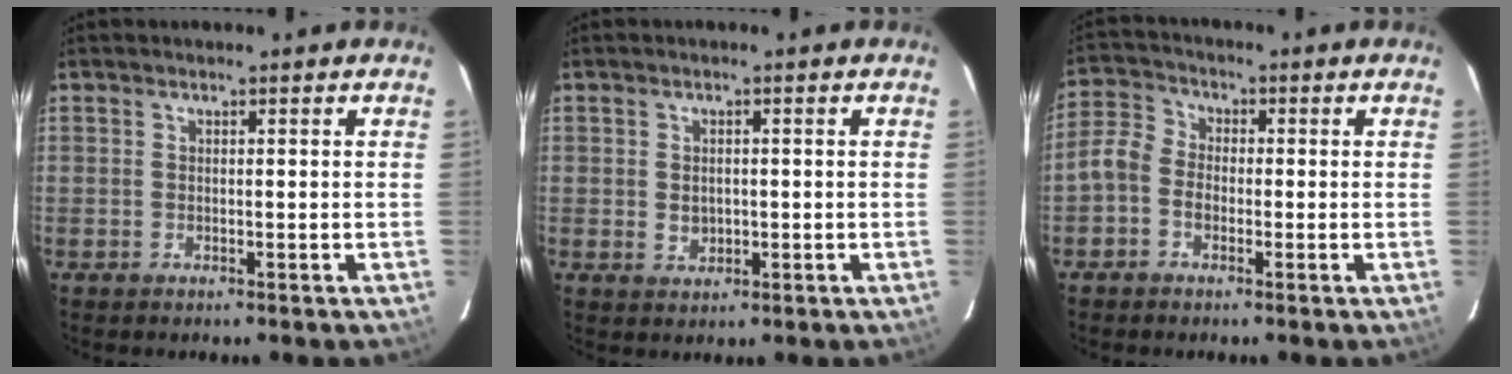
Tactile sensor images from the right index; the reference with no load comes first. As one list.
[{"total": 2.7, "force": [-0.2, 2.3, 1.5], "torque": [-0.023, -0.001, 0.001]}, {"total": 5.2, "force": [-1.8, 4.0, 2.8], "torque": [-0.067, 0.018, -0.045]}]